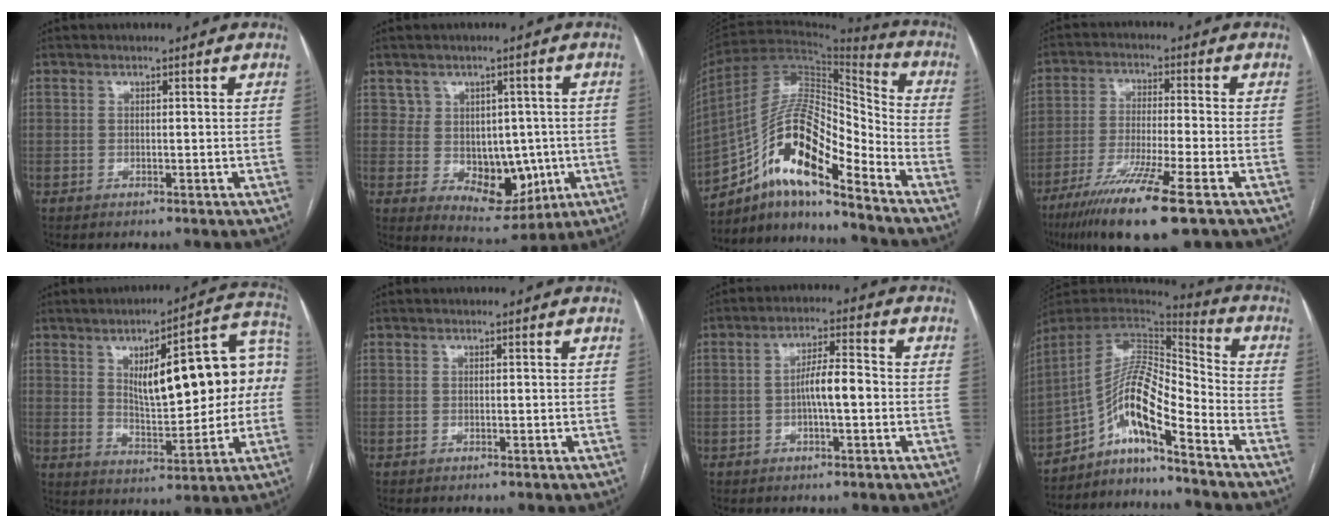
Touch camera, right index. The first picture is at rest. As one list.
[{"total": 7.8, "force": [-0.2, 6.6, 4.2], "torque": [-0.042, 0.017, 0.021]}, {"total": 16.9, "force": [-10.7, 4.0, 12.4], "torque": [-0.229, 0.030, -0.186]}, {"total": 13.2, "force": [-7.9, 0.2, 10.5], "torque": [-0.205, -0.035, -0.140]}, {"total": 19.0, "force": [2.5, 5.8, 17.9], "torque": [-0.249, 0.037, 0.044]}, {"total": 0.0}, {"total": 5.8, "force": [-0.8, 1.1, 5.7], "torque": [-0.102, 0.012, -0.017]}, {"total": 12.5, "force": [-7.8, 1.3, 9.6], "torque": [-0.170, 0.022, -0.138]}]